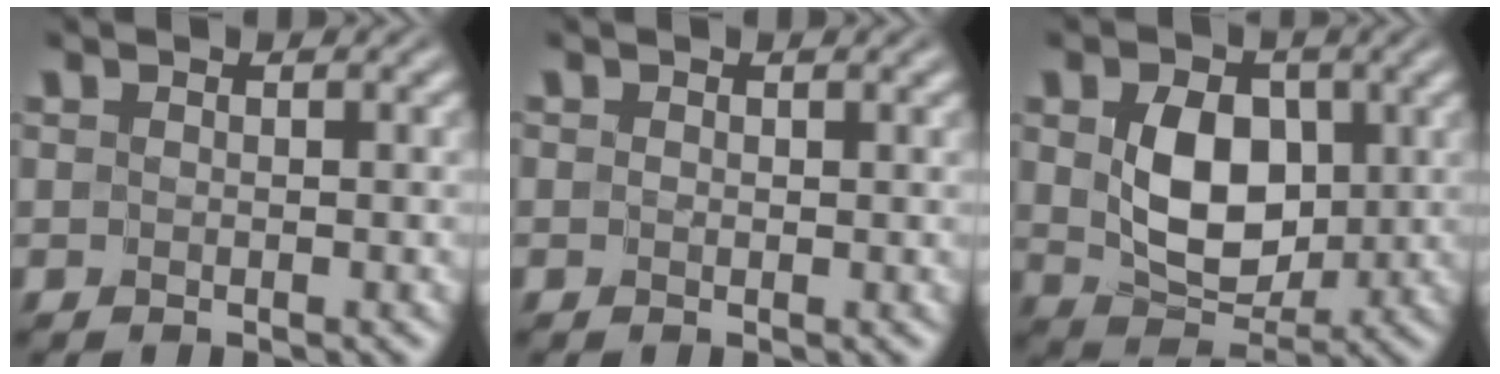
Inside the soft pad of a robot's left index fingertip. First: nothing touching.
{"total": 0.0}
{"total": 5.6, "force": [0.5, 4.1, 3.8], "torque": [-0.075, -0.010, 0.015]}